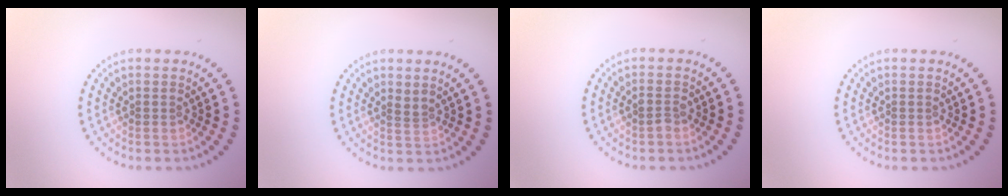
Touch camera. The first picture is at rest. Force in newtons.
{"total": 0.7, "press": 0.4, "slide": 0.6}
{"total": 0.8, "press": 0.8, "slide": 0.2}
{"total": 0.0}